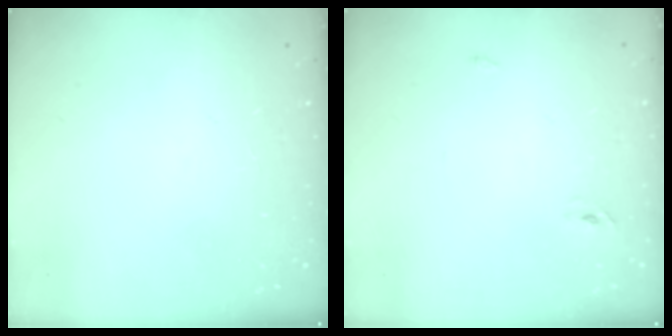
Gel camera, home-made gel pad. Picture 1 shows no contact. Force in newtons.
{"total": 2.4, "press": 2.1, "slide": 1.0}